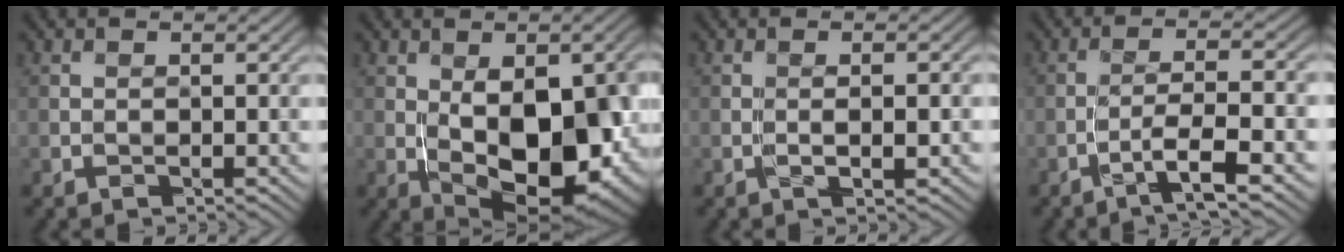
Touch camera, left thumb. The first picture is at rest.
{"total": 14.3, "force": [-1.4, 7.5, 12.2], "torque": [-0.176, -0.013, -0.011]}
{"total": 1.4, "force": [0.0, -0.1, 1.4], "torque": [-0.029, 0.000, 0.001]}
{"total": 5.2, "force": [-2.8, 0.1, 4.4], "torque": [-0.071, 0.014, -0.059]}